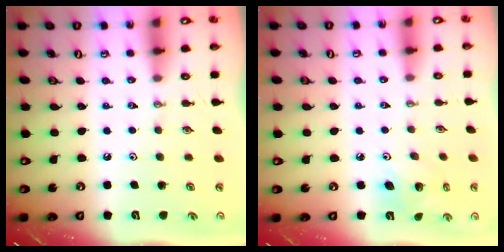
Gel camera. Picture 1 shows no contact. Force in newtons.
{"total": 5.9, "press": 5.9, "slide": 0.3}